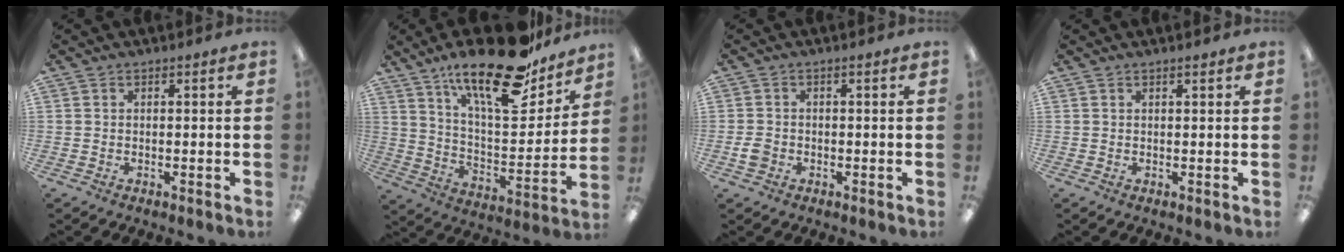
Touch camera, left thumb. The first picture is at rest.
{"total": 24.1, "force": [17.5, 7.7, 14.8], "torque": [-0.233, -0.109, 0.292]}
{"total": 2.7, "force": [-0.7, 2.2, 1.5], "torque": [-0.032, 0.002, -0.015]}
{"total": 0.9, "force": [0.7, 0.2, 0.5], "torque": [-0.011, 0.001, 0.011]}